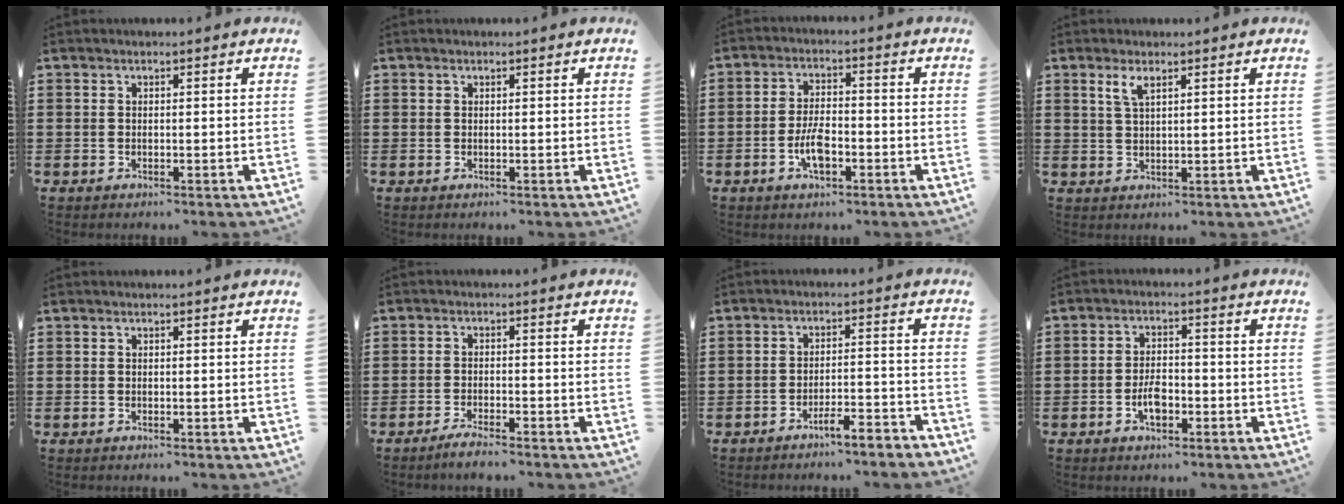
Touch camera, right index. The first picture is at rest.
{"total": 0.0}
{"total": 5.3, "force": [-2.0, 2.2, 4.3], "torque": [-0.092, 0.002, -0.041]}
{"total": 2.8, "force": [1.6, 0.8, 2.1], "torque": [-0.046, 0.005, 0.027]}
{"total": 0.0}
{"total": 2.4, "force": [-2.2, -0.1, 0.8], "torque": [-0.015, 0.003, -0.043]}
{"total": 4.5, "force": [-4.1, -0.1, 1.9], "torque": [-0.033, -0.004, -0.077]}
{"total": 4.0, "force": [-1.6, 2.0, 3.0], "torque": [-0.060, 0.003, -0.032]}